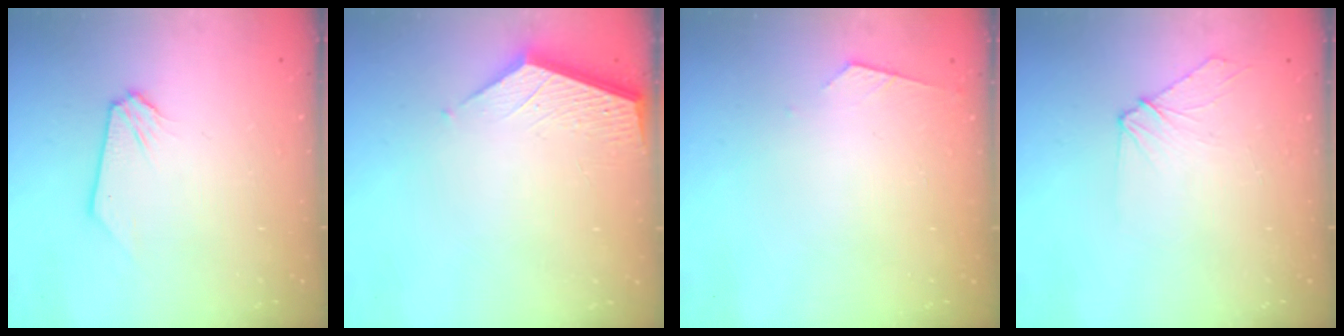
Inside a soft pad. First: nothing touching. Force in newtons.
{"total": 3.7, "press": 3.7, "slide": 0.4}
{"total": 4.4, "press": 4.4, "slide": 0.5}
{"total": 6.6, "press": 6.6, "slide": 0.7}